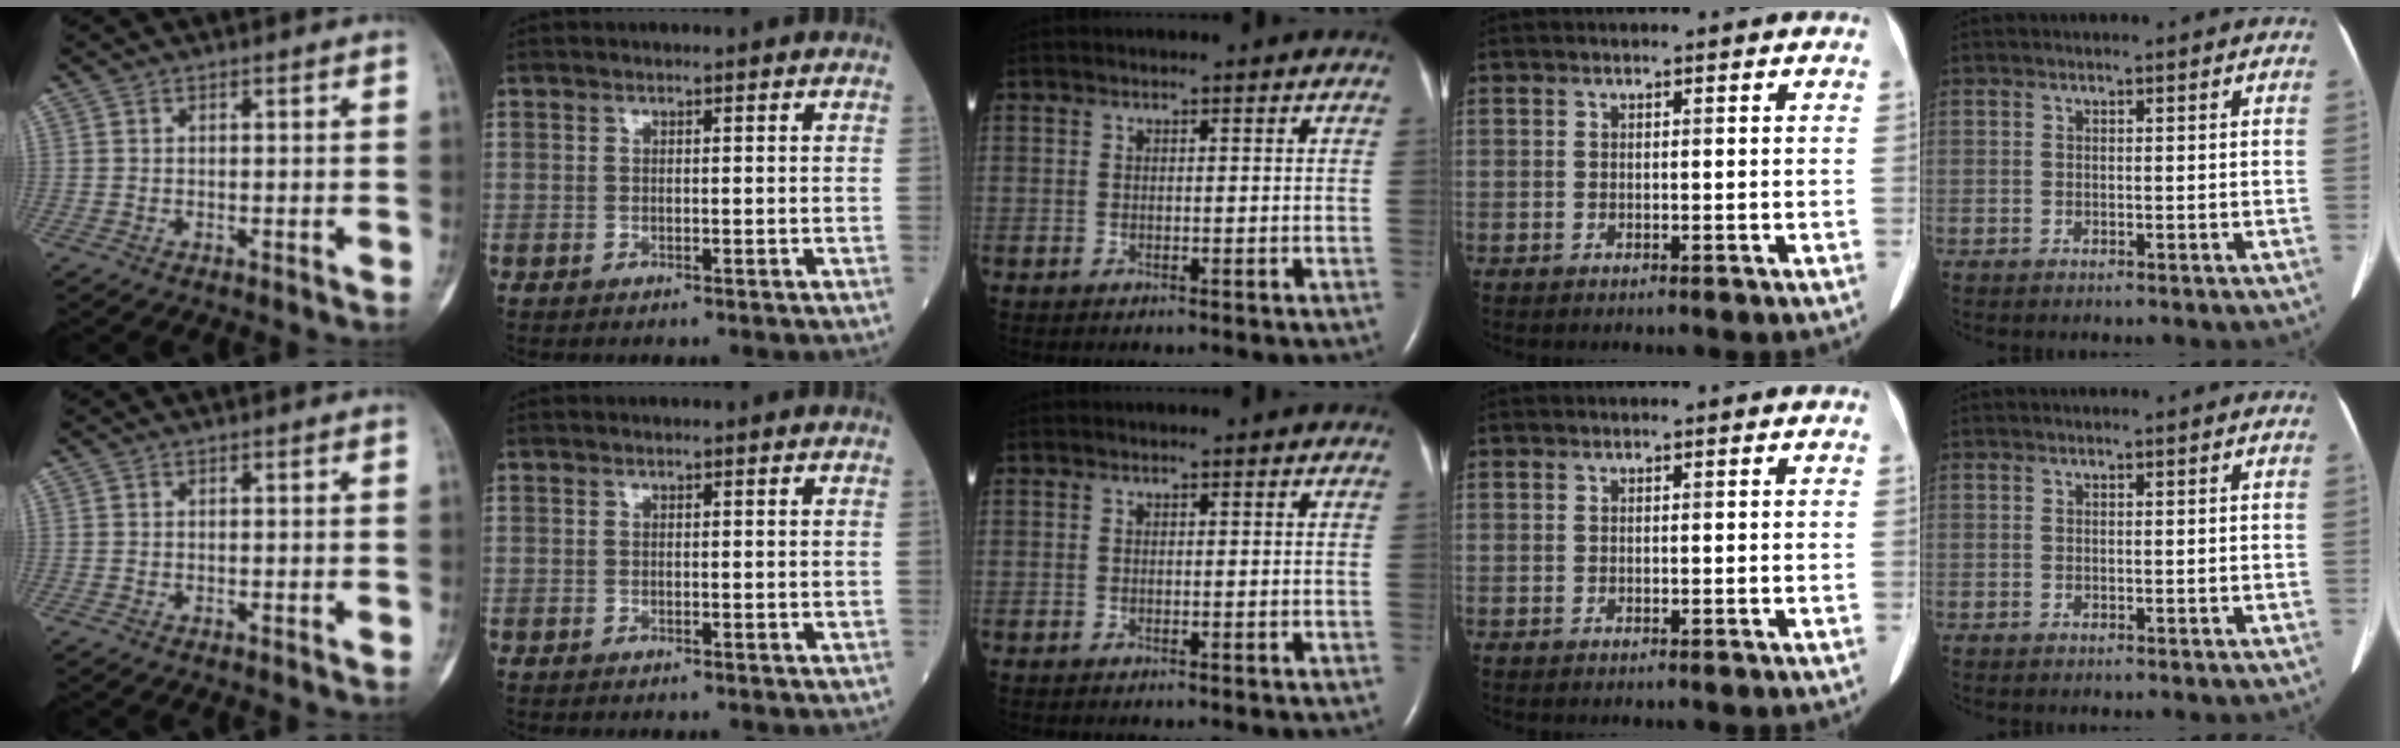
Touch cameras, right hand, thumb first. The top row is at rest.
{}